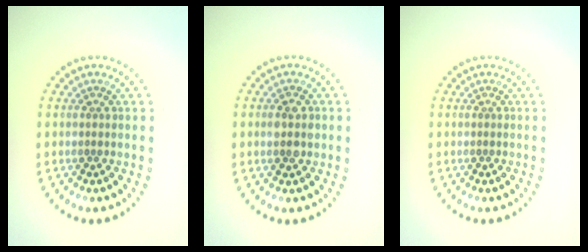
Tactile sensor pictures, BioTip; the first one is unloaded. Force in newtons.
{"total": 2.1, "press": 2.1, "slide": 0.4}
{"total": 0.0}